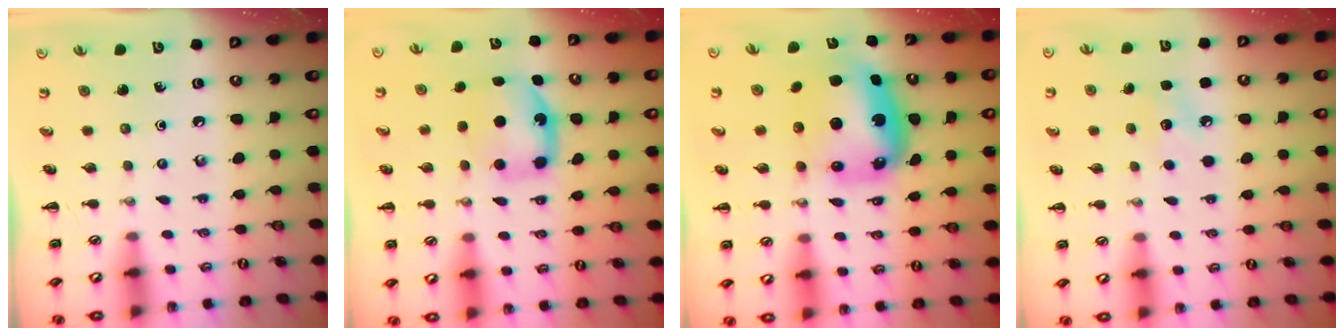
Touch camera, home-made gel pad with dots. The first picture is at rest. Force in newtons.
{"total": 6.5, "press": 6.4, "slide": 0.7}
{"total": 9.4, "press": 9.0, "slide": 2.8}
{"total": 6.3, "press": 6.1, "slide": 1.7}